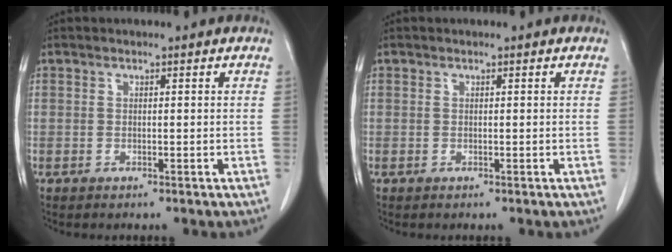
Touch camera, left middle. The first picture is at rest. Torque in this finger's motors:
{"motor_torque": [-0.16, 0.16, -0.10, -0.01]}